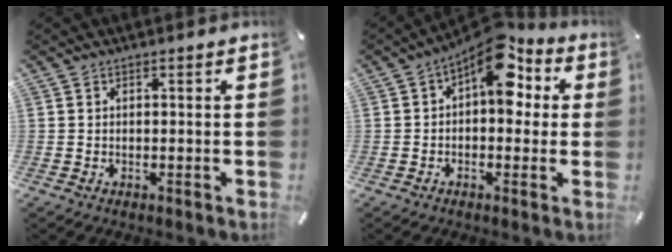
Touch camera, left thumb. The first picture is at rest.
{"total": 12.8, "force": [5.3, 6.9, 9.4], "torque": [-0.128, -0.031, 0.090]}